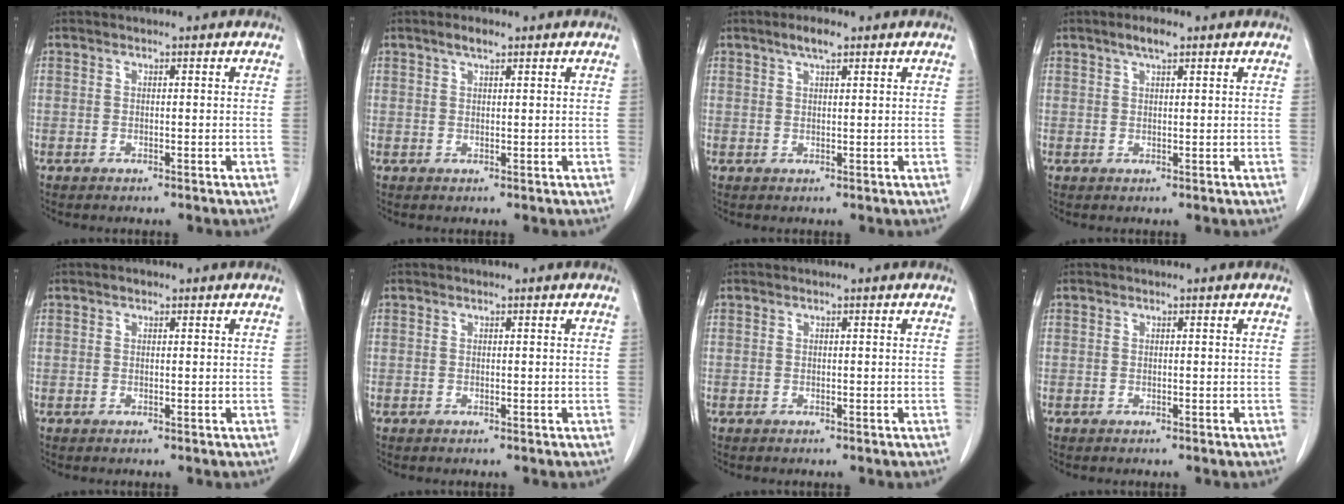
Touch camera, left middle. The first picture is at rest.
{"total": 2.0, "force": [1.3, 0.5, 1.3], "torque": [-0.029, 0.005, 0.024]}
{"total": 2.9, "force": [1.9, 0.7, 2.1], "torque": [-0.041, 0.006, 0.034]}
{"total": 2.6, "force": [1.7, 0.6, 1.9], "torque": [-0.038, 0.005, 0.030]}
{"total": 0.6, "force": [0.4, 0.4, 0.3], "torque": [-0.006, 0.002, 0.005]}
{"total": 0.0}
{"total": 0.0}
{"total": 0.0}